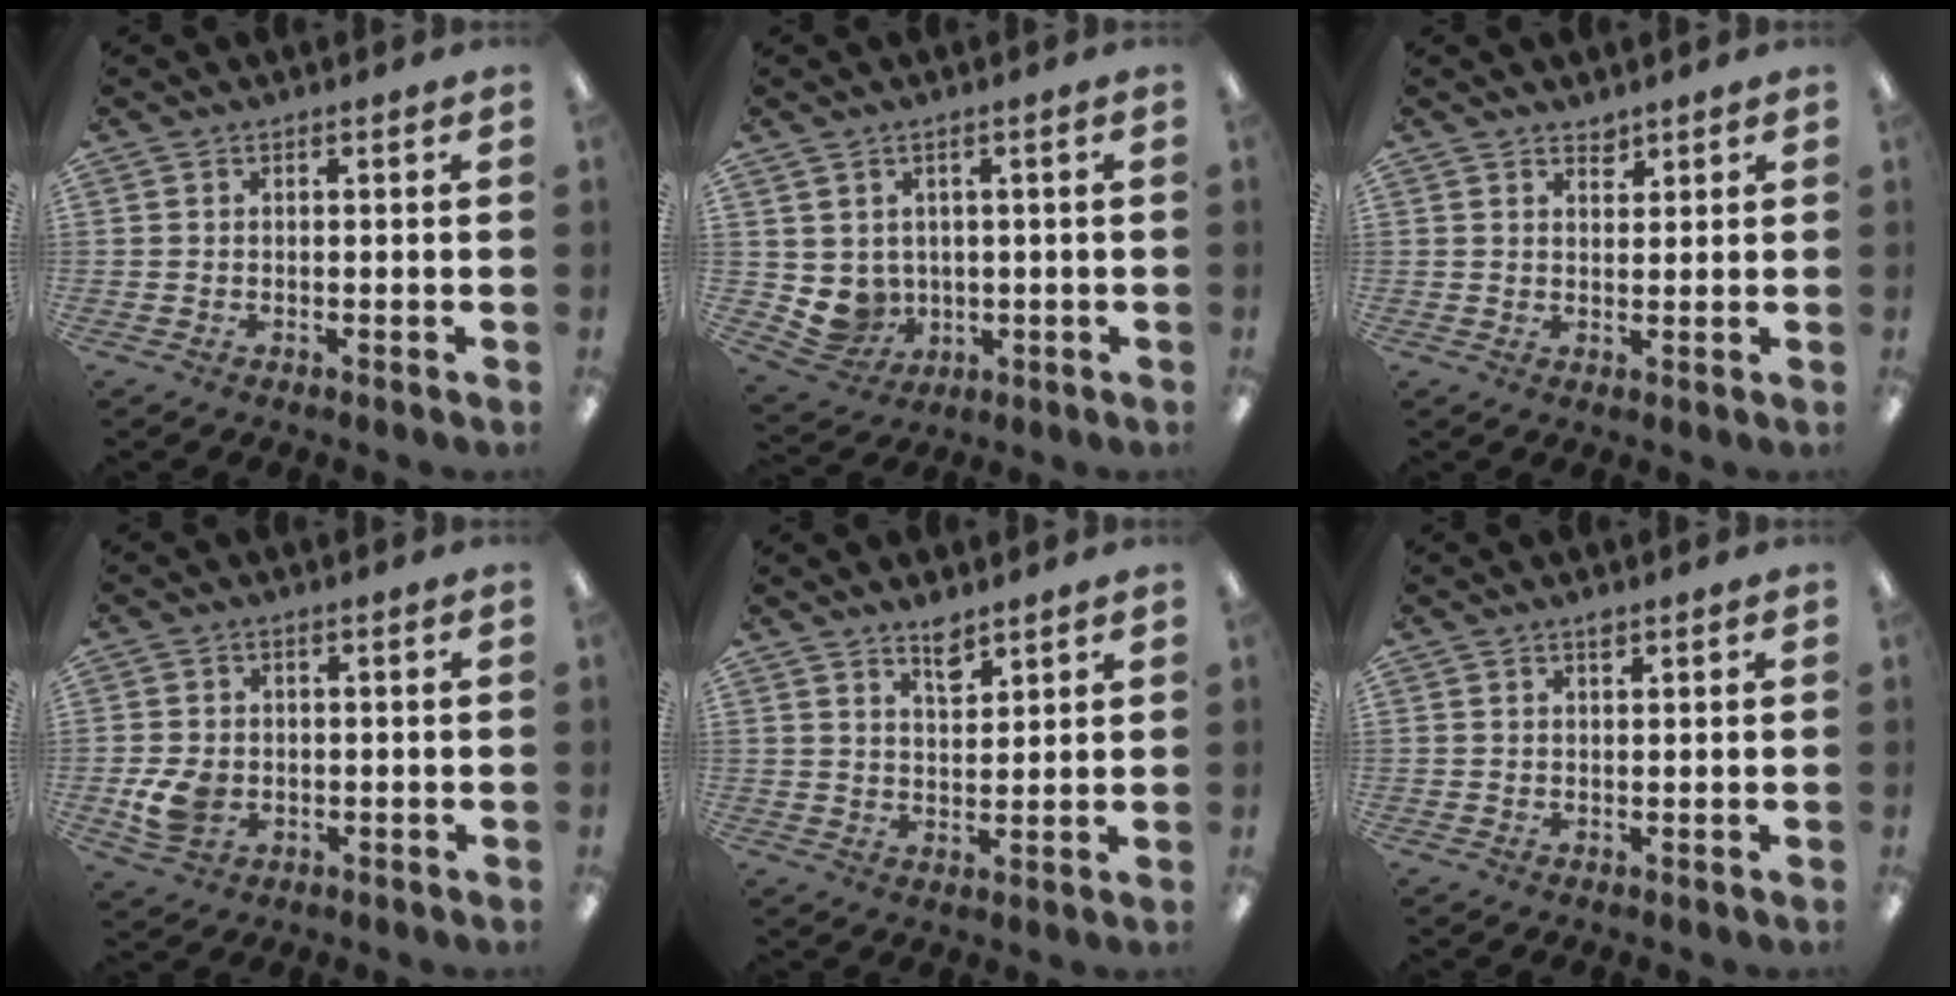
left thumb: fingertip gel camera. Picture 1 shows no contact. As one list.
[{"total": 5.4, "force": [1.6, 5.1, 0.8], "torque": [-0.039, -0.016, 0.036]}, {"total": 2.3, "force": [2.1, 0.9, 0.3], "torque": [0.009, -0.015, 0.036]}, {"total": 6.4, "force": [-1.1, 5.0, 3.9], "torque": [-0.075, -0.004, -0.021]}, {"total": 5.3, "force": [4.2, 2.0, 2.5], "torque": [-0.034, -0.026, 0.071]}, {"total": 1.3, "force": [1.1, 0.4, 0.7], "torque": [-0.008, -0.003, 0.017]}]